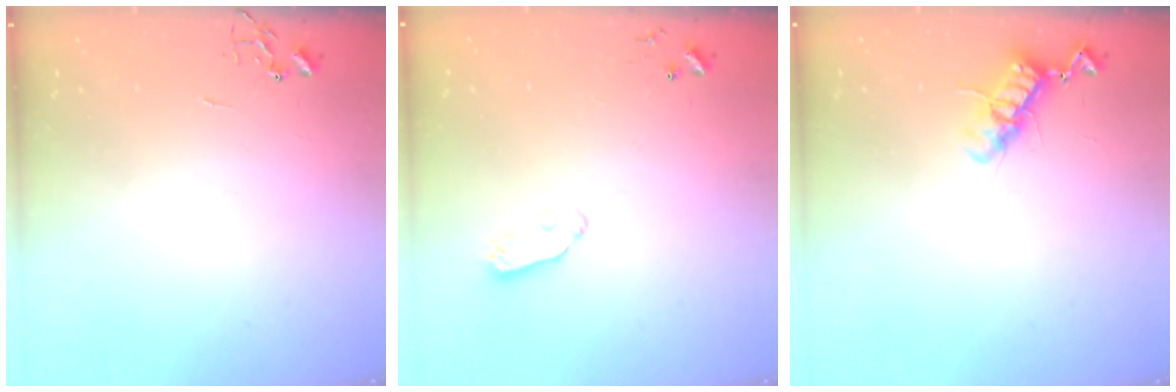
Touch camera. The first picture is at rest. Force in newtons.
{"total": 5.6, "press": 5.6, "slide": 0.3}
{"total": 11.1, "press": 11.1, "slide": 0.3}